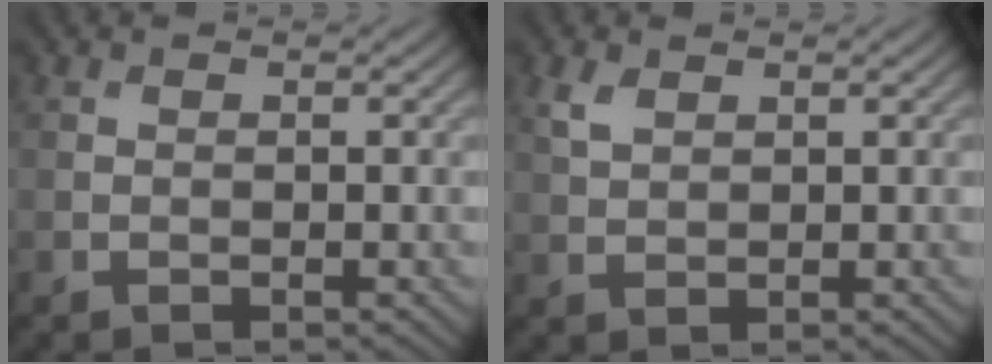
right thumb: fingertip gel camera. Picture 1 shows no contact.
{"total": 2.2, "force": [1.3, 1.2, 1.3], "torque": [-0.038, 0.002, 0.029]}